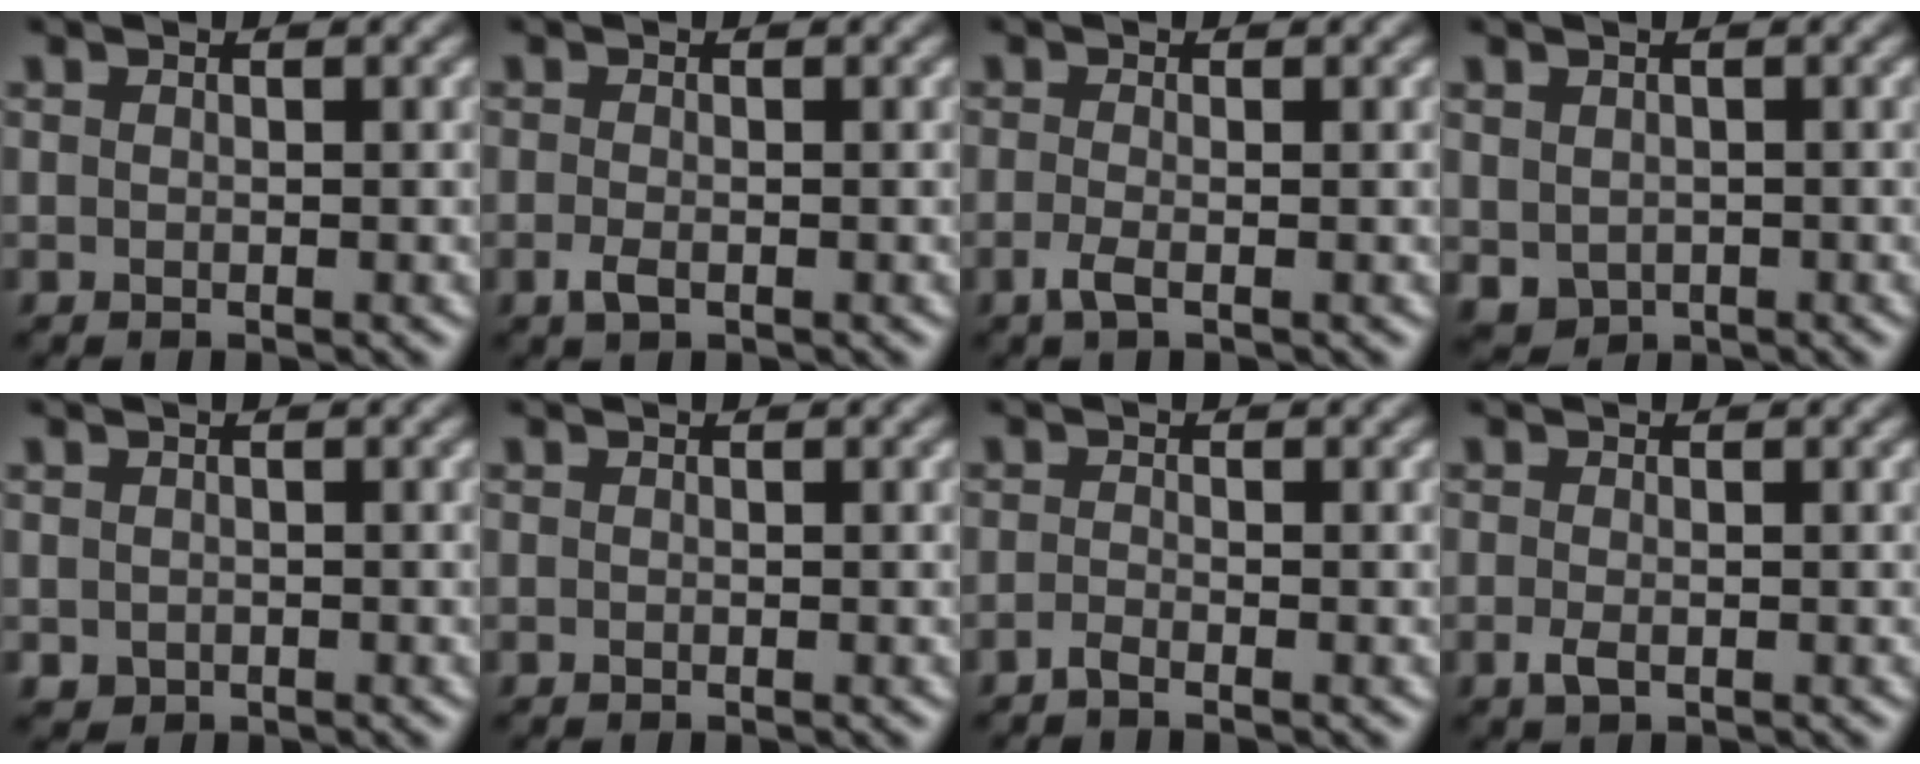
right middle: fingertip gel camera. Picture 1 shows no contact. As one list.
[{"total": 1.4, "force": [-0.6, 0.6, 1.1], "torque": [-0.027, -0.005, -0.014]}, {"total": 1.6, "force": [-0.7, 0.4, 1.4], "torque": [-0.032, -0.007, -0.018]}, {"total": 1.7, "force": [0.0, 1.6, 0.8], "torque": [-0.017, -0.010, 0.006]}, {"total": 0.8, "force": [-0.1, 0.7, 0.2], "torque": [-0.001, -0.006, -0.002]}, {"total": 0.0}, {"total": 1.0, "force": [-0.8, 0.1, 0.6], "torque": [-0.013, -0.004, -0.019]}, {"total": 1.4, "force": [-0.5, 0.6, 1.1], "torque": [-0.027, -0.005, -0.011]}]